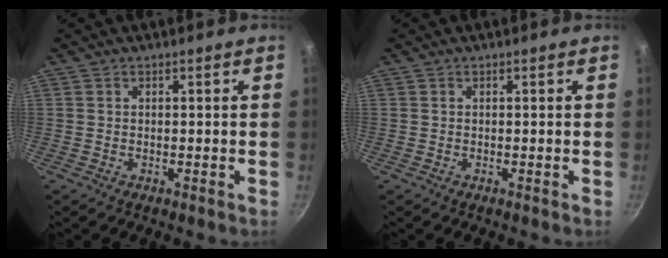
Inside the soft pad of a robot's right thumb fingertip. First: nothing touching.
{"total": 0.0}